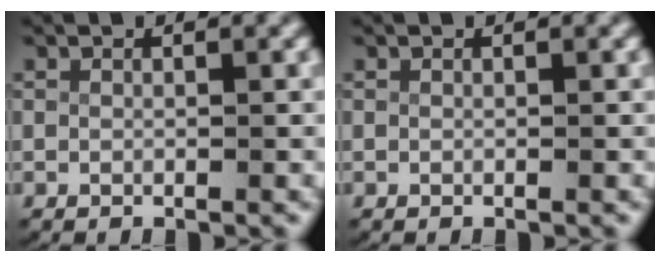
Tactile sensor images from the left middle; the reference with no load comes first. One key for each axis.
{"total": 0.0}